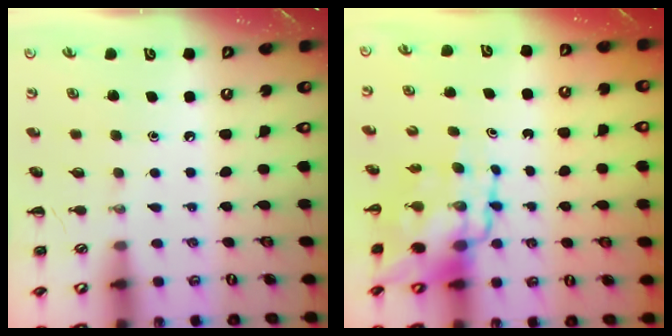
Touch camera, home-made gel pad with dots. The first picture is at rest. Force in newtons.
{"total": 12.5, "press": 12.0, "slide": 3.5}